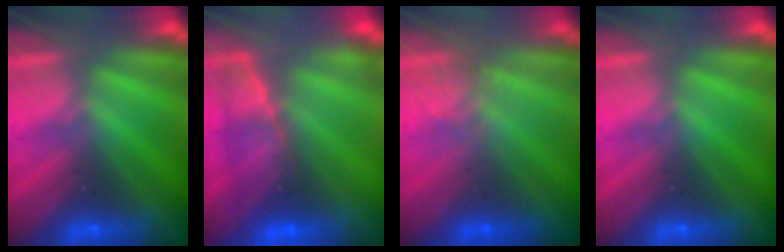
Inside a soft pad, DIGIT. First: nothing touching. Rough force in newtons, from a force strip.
{"total": 10.3}
{"total": 1.1}
{"total": 0.0}